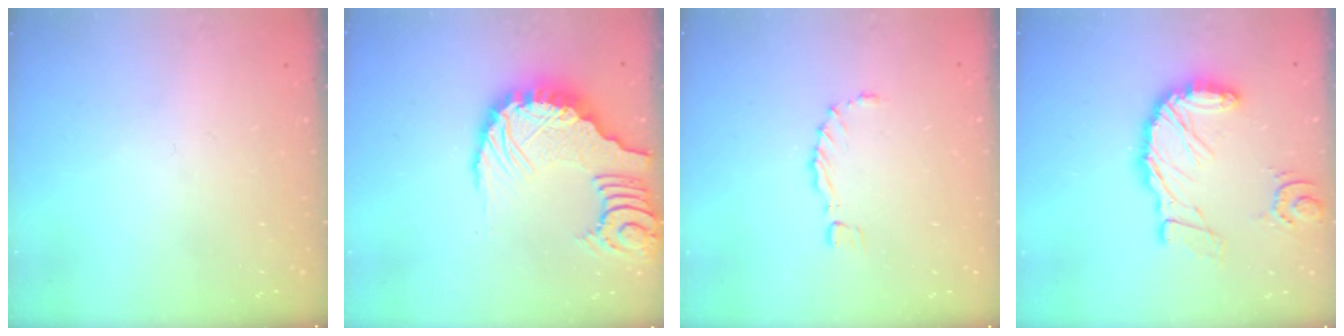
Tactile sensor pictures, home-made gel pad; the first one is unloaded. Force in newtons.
{"total": 8.0, "press": 7.9, "slide": 1.1}
{"total": 1.1, "press": 1.1, "slide": 0.2}
{"total": 15.8, "press": 15.7, "slide": 2.1}